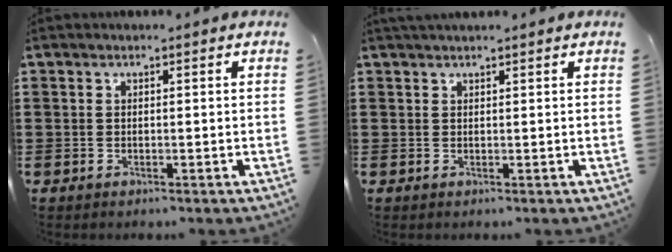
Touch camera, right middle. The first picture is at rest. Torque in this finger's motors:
{"motor_torque": [0.53, -0.31, 0.11, 0.04]}